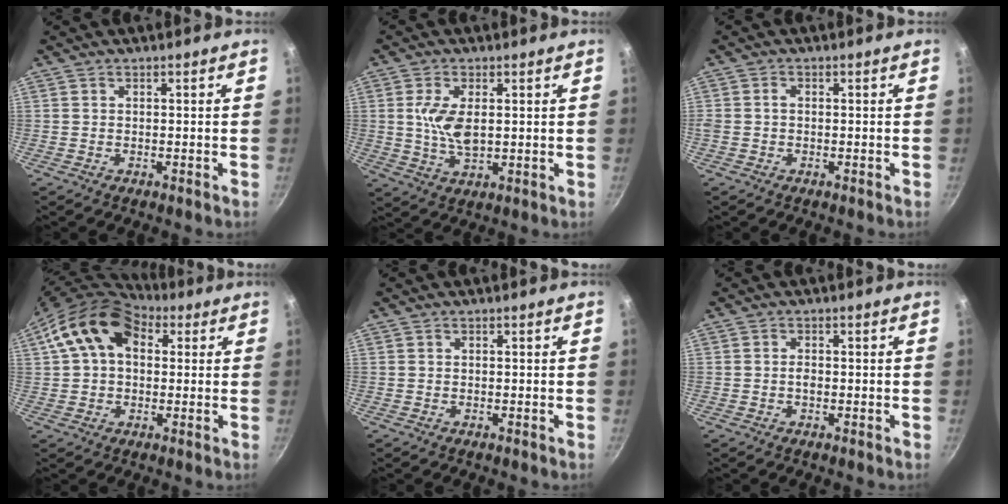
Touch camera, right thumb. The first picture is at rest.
{"total": 7.4, "force": [1.1, 3.7, 6.3], "torque": [-0.121, -0.006, 0.025]}
{"total": 1.3, "force": [-0.1, 1.0, 0.8], "torque": [-0.014, 0.005, -0.004]}
{"total": 14.1, "force": [3.9, 9.9, 9.3], "torque": [-0.145, 0.025, 0.048]}
{"total": 0.0}
{"total": 1.3, "force": [-0.2, 0.8, 1.0], "torque": [-0.016, 0.004, -0.005]}